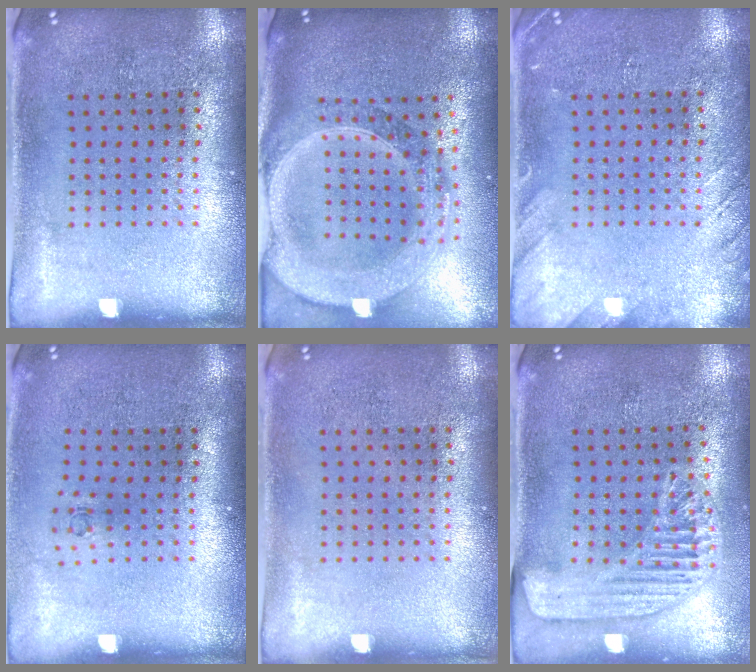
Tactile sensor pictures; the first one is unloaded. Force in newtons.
{"total": 3.1, "press": 2.6, "slide": 1.7}
{"total": 1.8, "press": 1.8, "slide": 0.1}
{"total": 0.6, "press": 0.3, "slide": 0.5}
{"total": 0.0}
{"total": 1.6, "press": 1.6, "slide": 0.4}